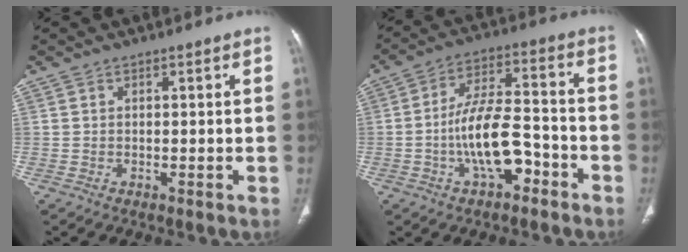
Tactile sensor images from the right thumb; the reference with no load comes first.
{"total": 11.9, "force": [-4.5, 5.6, 9.5], "torque": [-0.164, 0.047, -0.077]}